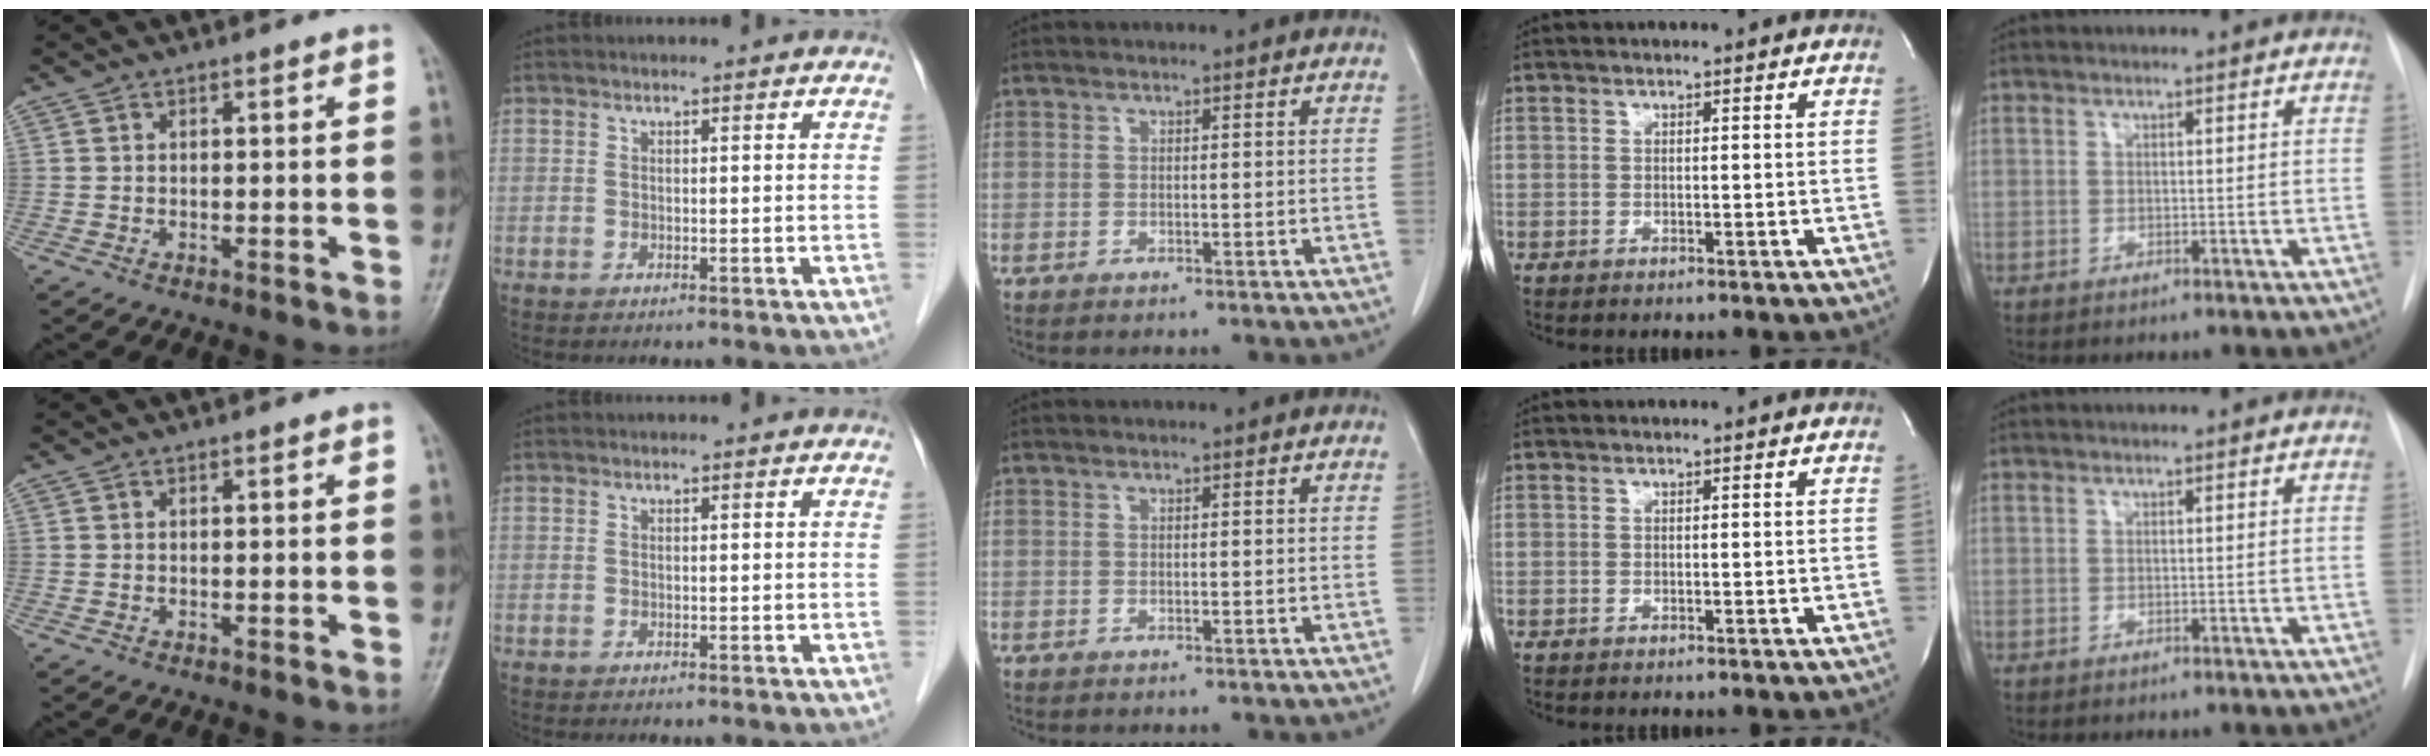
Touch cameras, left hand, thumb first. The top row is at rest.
{}